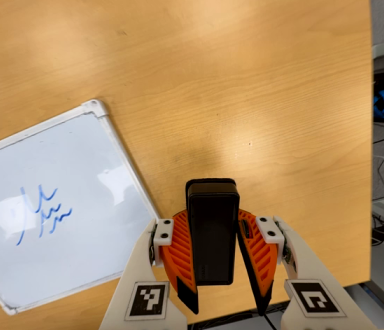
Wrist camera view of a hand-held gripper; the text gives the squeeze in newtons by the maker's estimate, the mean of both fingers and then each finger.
{"total": 8.8, "left": 7.3, "right": 10.3}